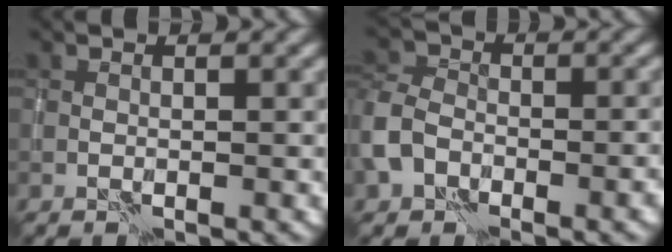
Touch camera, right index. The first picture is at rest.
{"total": 5.4, "force": [-2.6, 3.5, 3.2], "torque": [-0.062, 0.003, -0.064]}